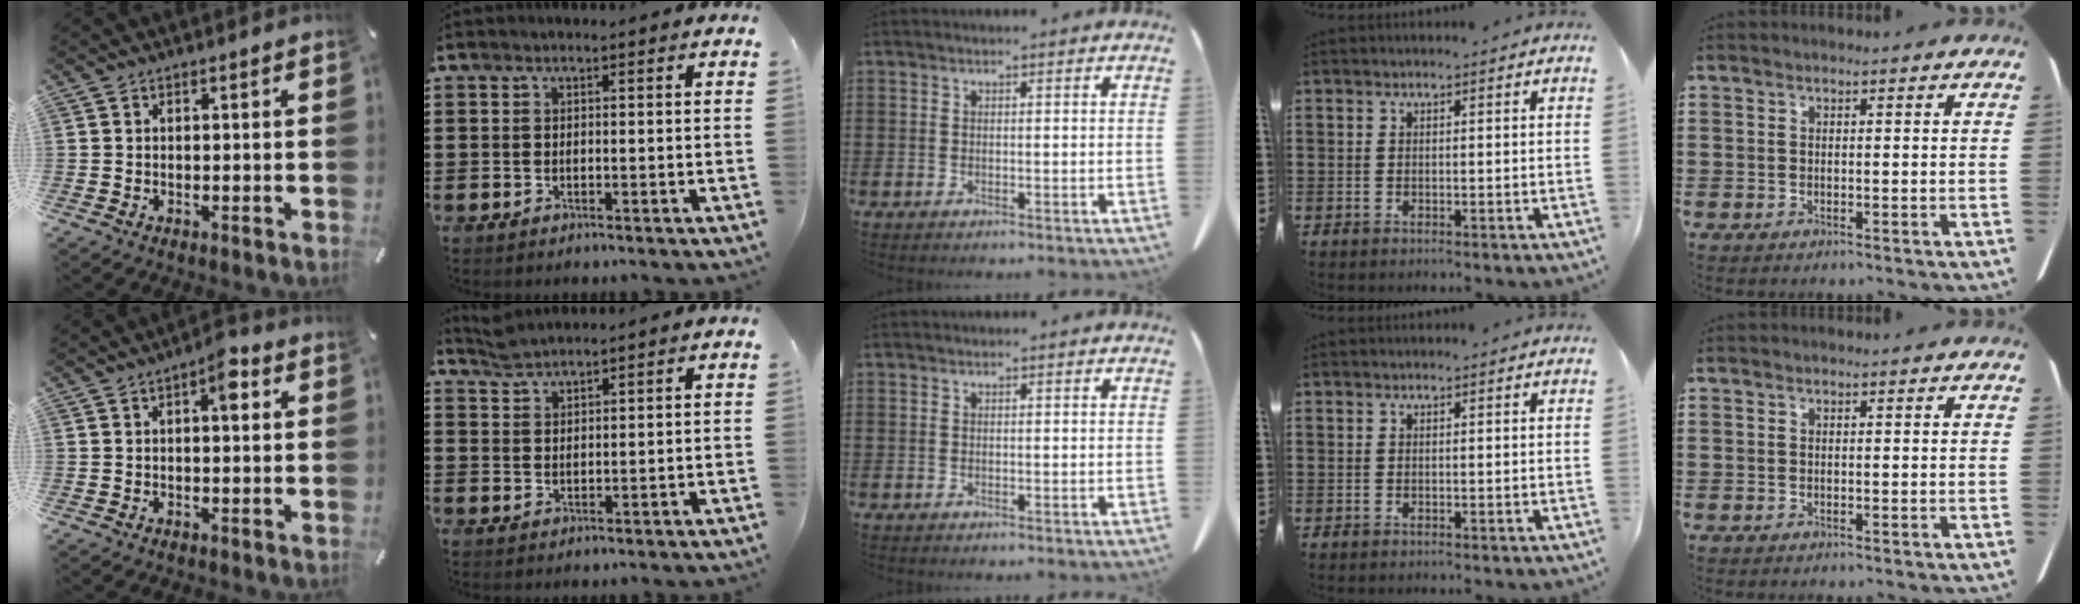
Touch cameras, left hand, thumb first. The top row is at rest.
{"thumb": {"total": 4.6, "force": [1.1, 2.0, 4.0], "torque": [-0.051, 0.000, 0.010]}, "index": {"total": 2.4, "force": [2.3, 0.1, 0.4], "torque": [-0.014, -0.001, 0.045]}}